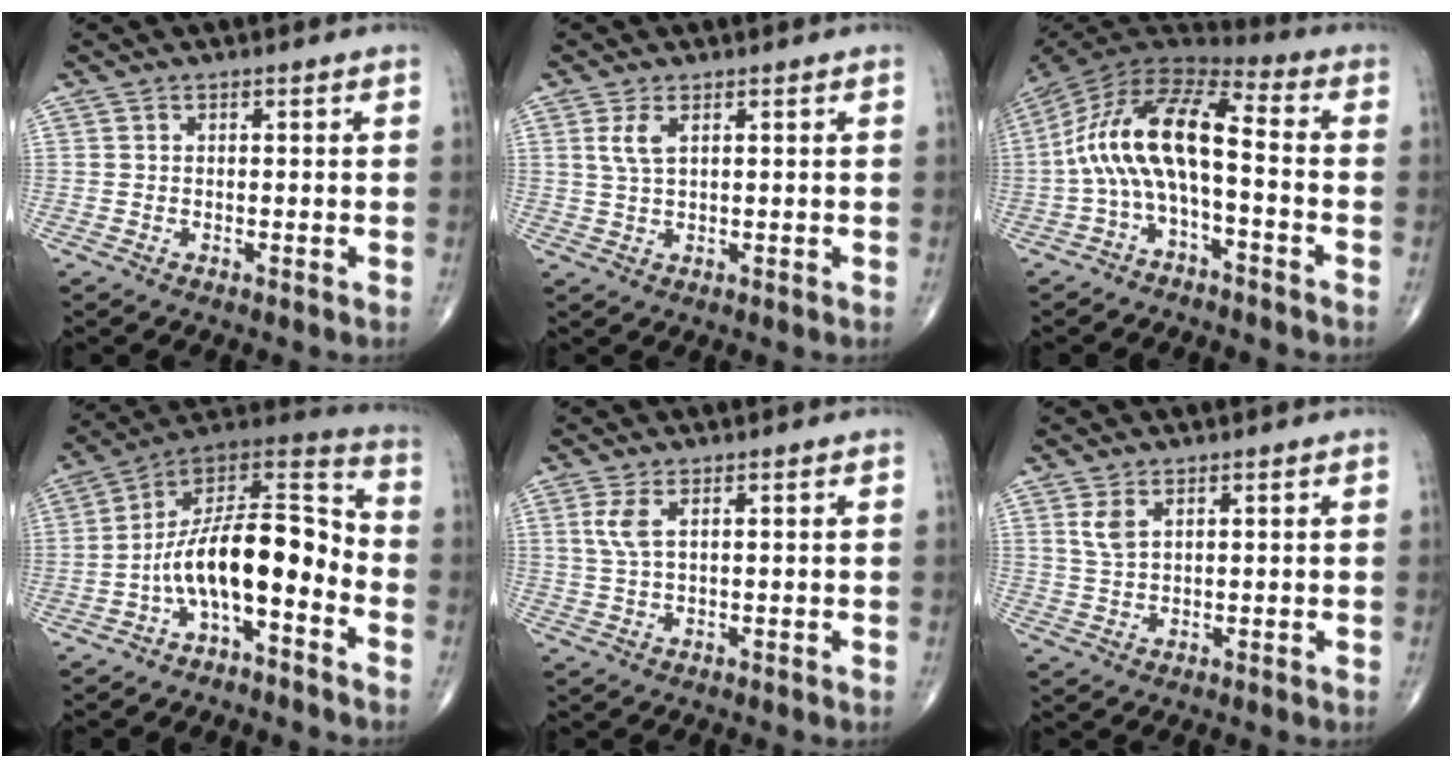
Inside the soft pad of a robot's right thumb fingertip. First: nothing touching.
{"total": 3.0, "force": [1.2, 1.1, 2.5], "torque": [-0.058, 0.001, 0.031]}
{"total": 15.1, "force": [-2.5, 5.9, 13.6], "torque": [-0.258, 0.075, -0.058]}
{"total": 15.1, "force": [-5.2, 5.9, 12.9], "torque": [-0.206, 0.098, -0.095]}
{"total": 3.2, "force": [1.1, 0.9, 2.8], "torque": [-0.074, 0.003, 0.030]}
{"total": 3.0, "force": [1.5, 1.4, 2.1], "torque": [-0.044, -0.004, 0.037]}